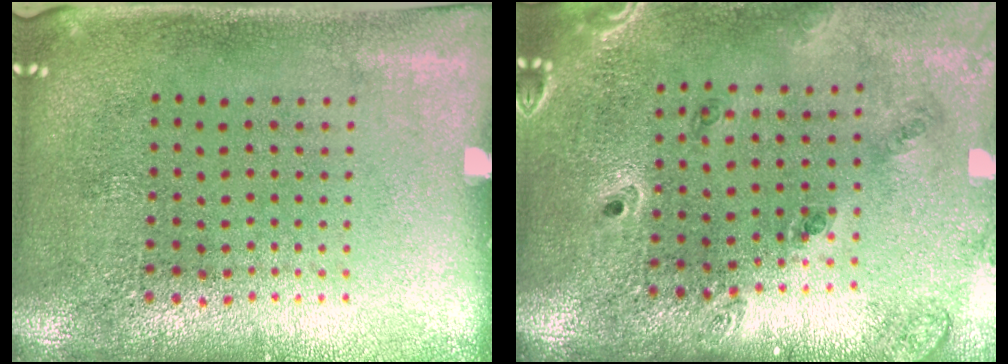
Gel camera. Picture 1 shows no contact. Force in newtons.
{"total": 1.4, "press": 1.3, "slide": 0.2}